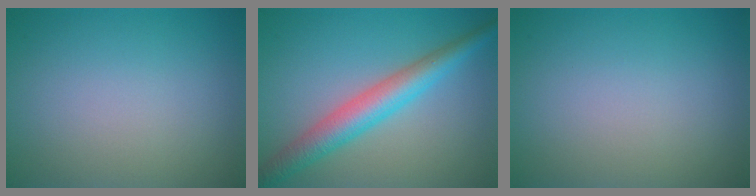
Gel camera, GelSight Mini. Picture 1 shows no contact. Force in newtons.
{"total": 5.0, "press": 5.0, "slide": 0.1}
{"total": 0.0}